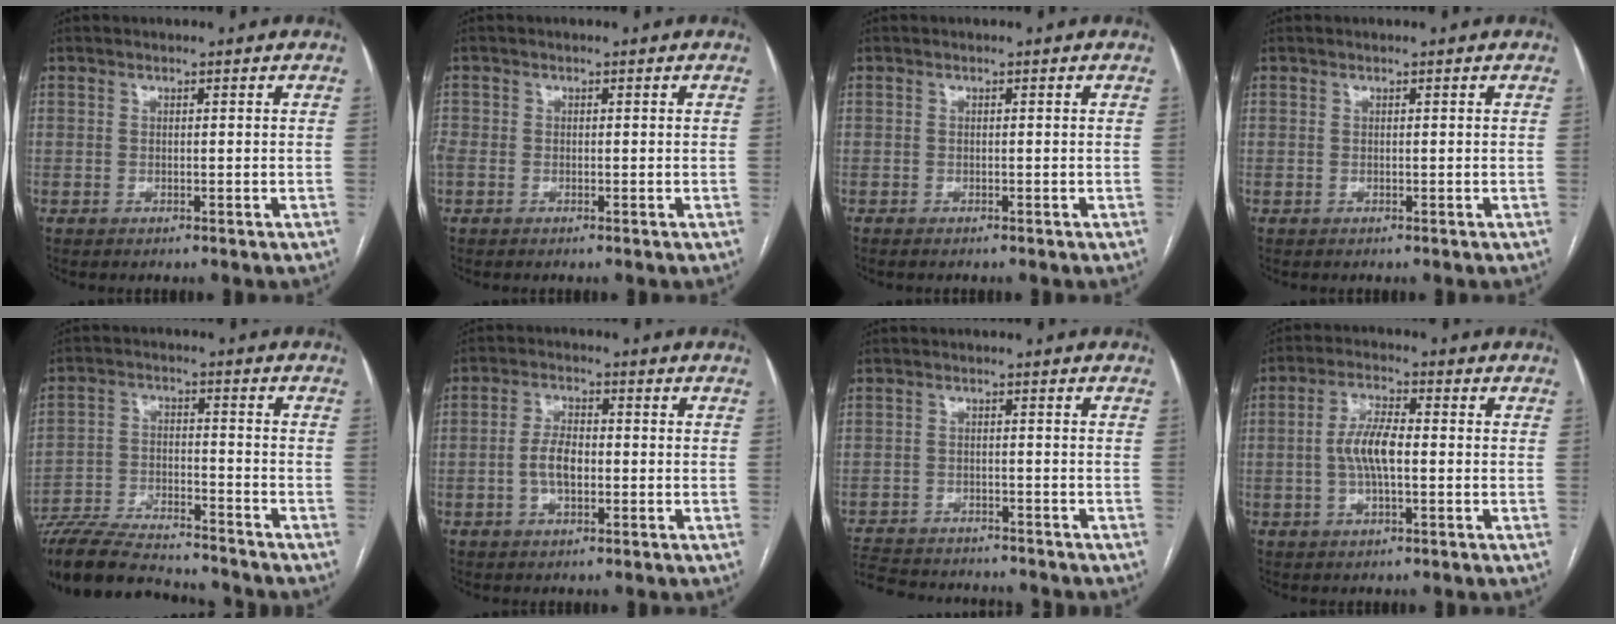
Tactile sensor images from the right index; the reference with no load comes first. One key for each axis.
{"total": 2.2, "fx": -0.6, "fy": 1.8, "fz": 1.2, "tx": -0.045, "ty": 0.007, "tz": -0.010}
{"total": 1.0, "fx": -0.9, "fy": 0.2, "fz": 0.4, "tx": -0.008, "ty": -0.002, "tz": -0.011}
{"total": 0.0}
{"total": 17.7, "fx": -16.2, "fy": 2.5, "fz": 6.5, "tx": -0.135, "ty": -0.015, "tz": -0.261}
{"total": 4.7, "fx": -0.9, "fy": 2.2, "fz": 4.0, "tx": -0.087, "ty": 0.010, "tz": -0.014}
{"total": 14.3, "fx": -13.0, "fy": 3.6, "fz": 4.8, "tx": -0.125, "ty": -0.008, "tz": -0.184}
{"total": 6.3, "fx": -0.5, "fy": 1.7, "fz": 6.1, "tx": -0.130, "ty": 0.007, "tz": -0.011}